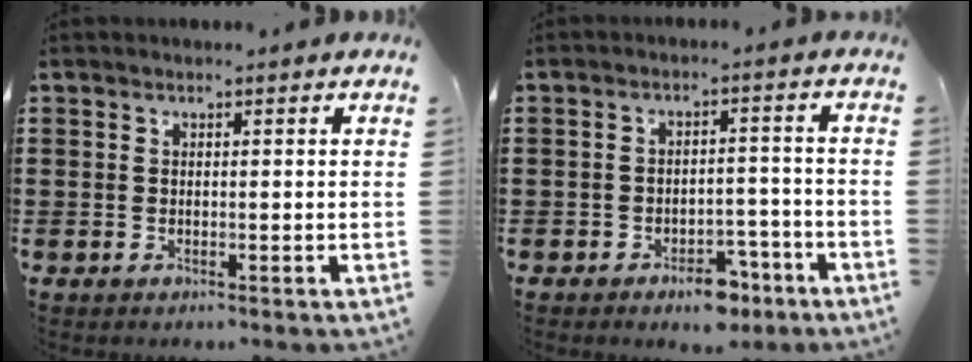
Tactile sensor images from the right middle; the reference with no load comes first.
{"total": 4.7, "force": [-3.8, 1.9, 2.1], "torque": [-0.031, 0.016, -0.071]}